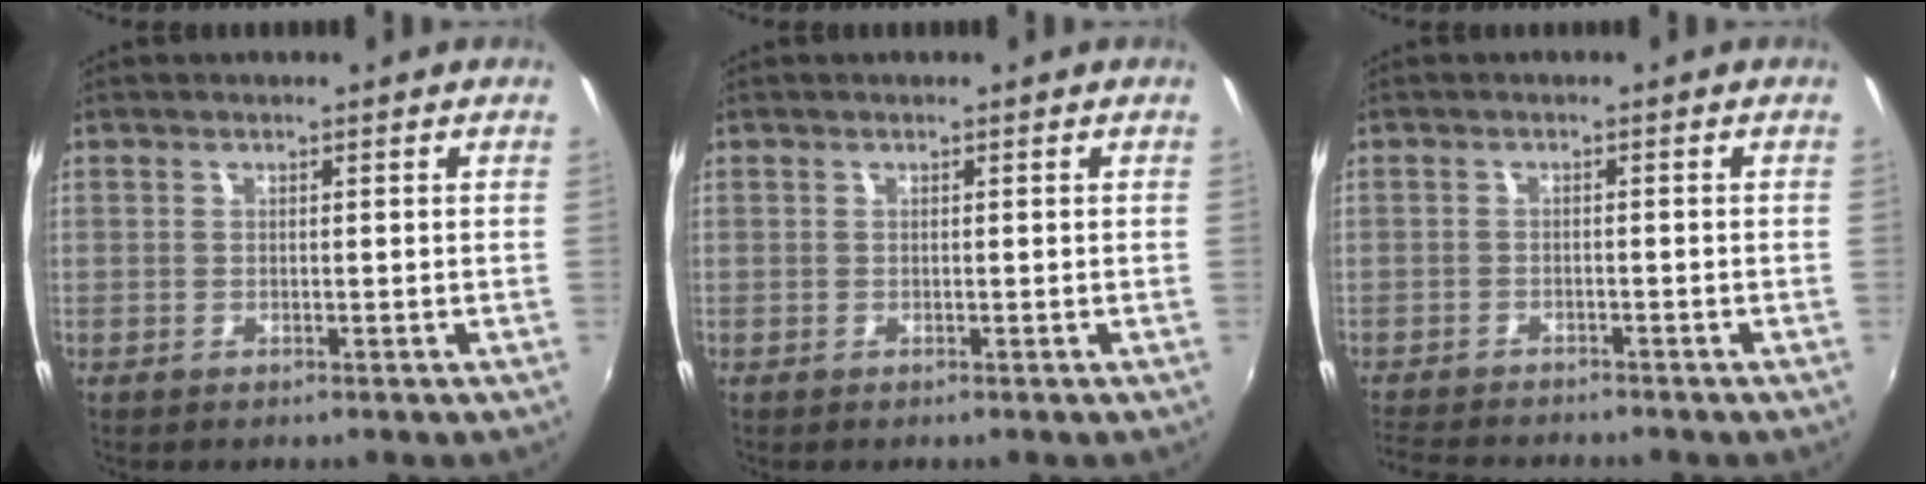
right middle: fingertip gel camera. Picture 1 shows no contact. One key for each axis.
{"total": 0.0}
{"total": 7.6, "fx": -7.1, "fy": 1.5, "fz": 2.4, "tx": -0.070, "ty": -0.015, "tz": -0.117}